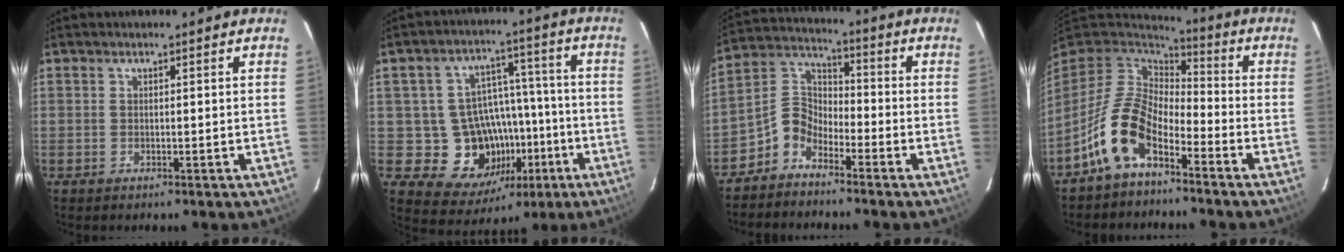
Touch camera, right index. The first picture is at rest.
{"total": 14.4, "force": [-4.7, 12.2, 6.1], "torque": [-0.118, 0.033, -0.042]}
{"total": 6.2, "force": [-4.4, 3.6, 2.5], "torque": [-0.056, 0.029, -0.103]}
{"total": 12.0, "force": [-6.6, 6.0, 8.1], "torque": [-0.161, 0.011, -0.133]}